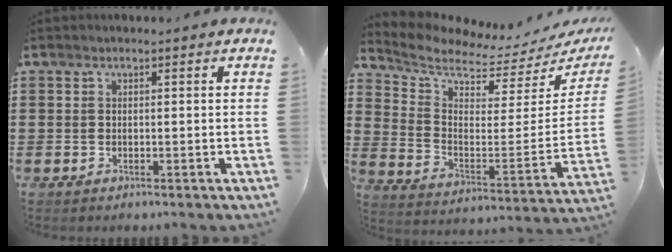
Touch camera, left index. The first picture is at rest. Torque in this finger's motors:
{"motor_torque": [1.10, -1.04, -0.06, -0.05]}